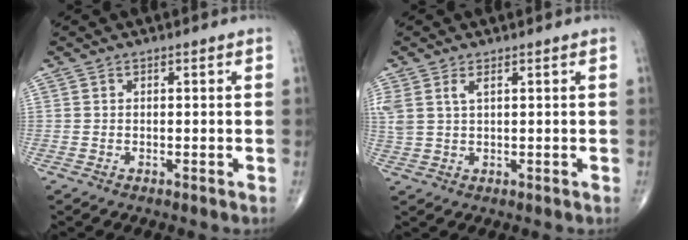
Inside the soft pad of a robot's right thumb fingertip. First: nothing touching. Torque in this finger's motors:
{"motor_torque": [0.06, 0.03, 0.65, 0.39, 0.02]}